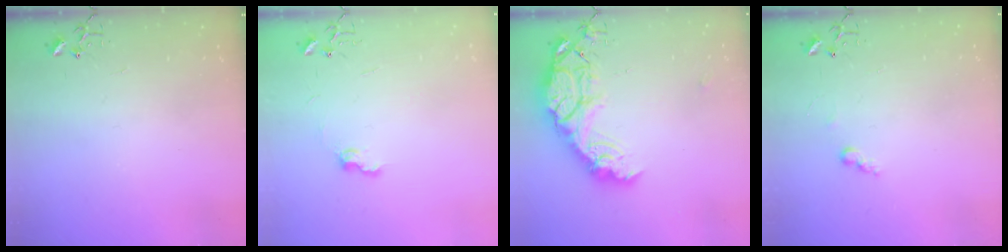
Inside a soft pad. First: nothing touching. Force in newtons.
{"total": 7.6, "press": 7.5, "slide": 0.7}
{"total": 19.2, "press": 19.1, "slide": 1.5}
{"total": 6.1, "press": 6.1, "slide": 0.3}